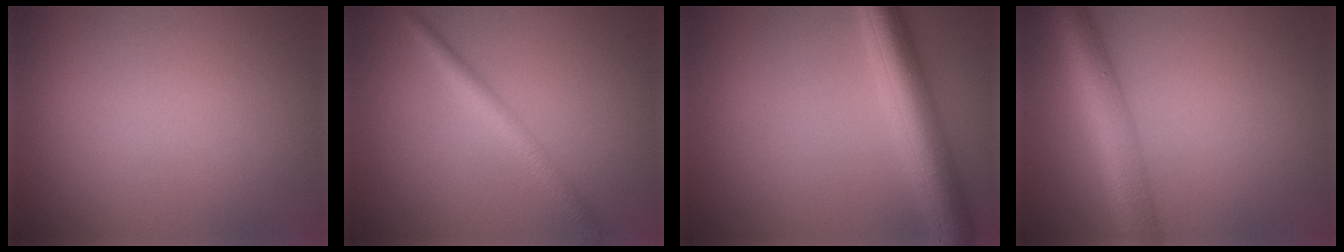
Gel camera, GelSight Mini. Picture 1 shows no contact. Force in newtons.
{"total": 2.9, "press": 2.9, "slide": 0.0}
{"total": 6.7, "press": 6.7, "slide": 0.3}
{"total": 6.7, "press": 6.7, "slide": 0.1}